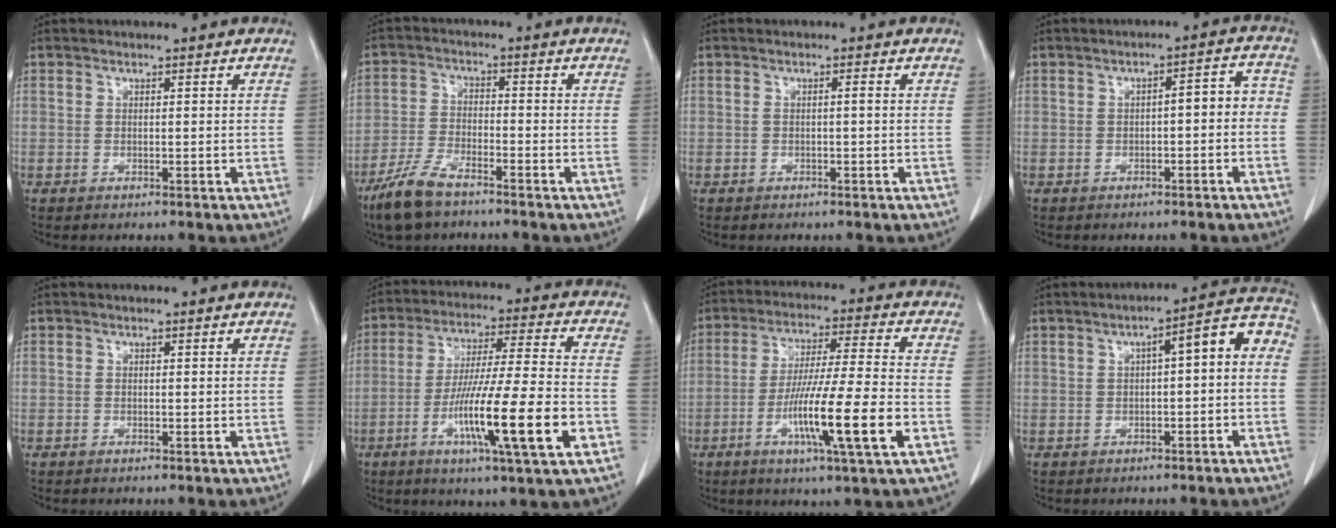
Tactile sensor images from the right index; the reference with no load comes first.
{"total": 7.2, "force": [-5.5, 2.0, 4.2], "torque": [-0.095, -0.012, -0.109]}
{"total": 0.7, "force": [0.0, 0.0, 0.7], "torque": [-0.012, 0.001, 0.000]}
{"total": 4.2, "force": [-0.8, 1.4, 3.9], "torque": [-0.045, 0.029, -0.011]}
{"total": 0.0}
{"total": 16.9, "force": [-5.8, 0.2, 15.8], "torque": [-0.275, -0.017, -0.097]}
{"total": 14.4, "force": [-4.9, -0.2, 13.6], "torque": [-0.246, -0.016, -0.087]}
{"total": 7.2, "force": [0.1, 1.7, 7.0], "torque": [-0.083, 0.038, -0.006]}